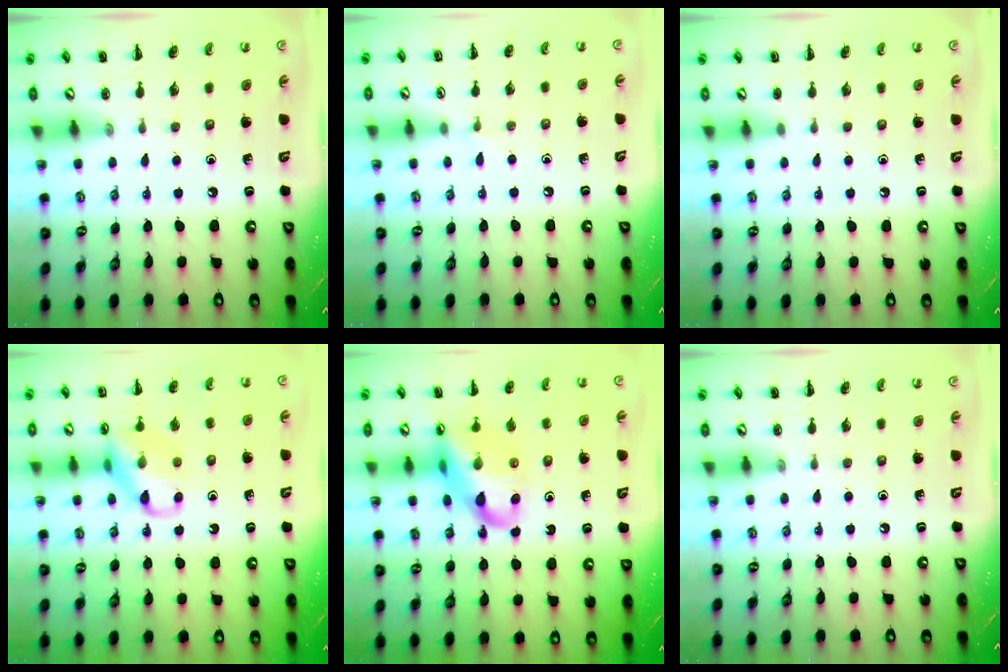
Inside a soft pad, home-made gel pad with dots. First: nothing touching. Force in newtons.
{"total": 3.5, "press": 3.3, "slide": 1.2}
{"total": 0.7, "press": 0.7, "slide": 0.0}
{"total": 11.7, "press": 11.6, "slide": 1.2}
{"total": 15.0, "press": 14.5, "slide": 3.8}
{"total": 0.0}